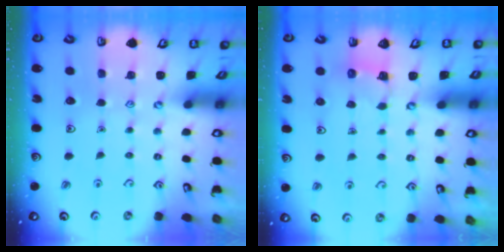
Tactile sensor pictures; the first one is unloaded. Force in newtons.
{"total": 3.4, "press": 3.3, "slide": 0.6}